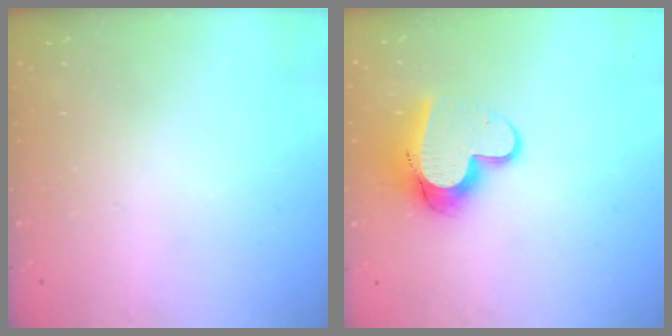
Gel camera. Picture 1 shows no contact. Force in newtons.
{"total": 11.5, "press": 11.4, "slide": 1.2}